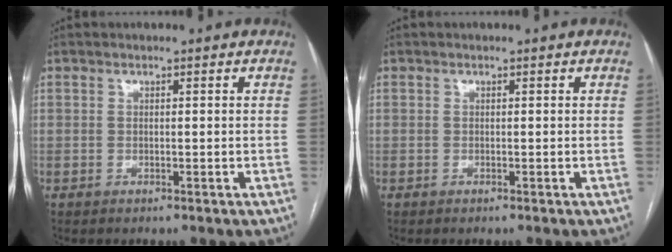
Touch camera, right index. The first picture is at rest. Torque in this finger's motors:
{"motor_torque": [0.43, 0.17, 0.02, 0.01]}